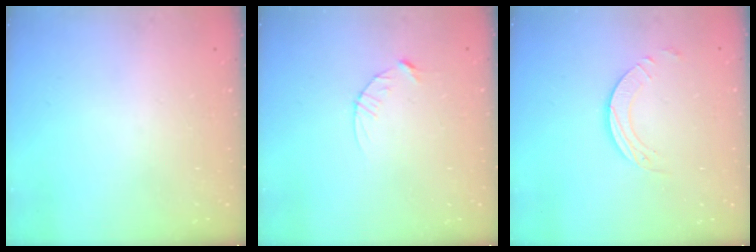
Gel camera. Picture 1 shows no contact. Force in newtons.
{"total": 3.8, "press": 3.8, "slide": 0.4}
{"total": 3.8, "press": 3.8, "slide": 0.3}